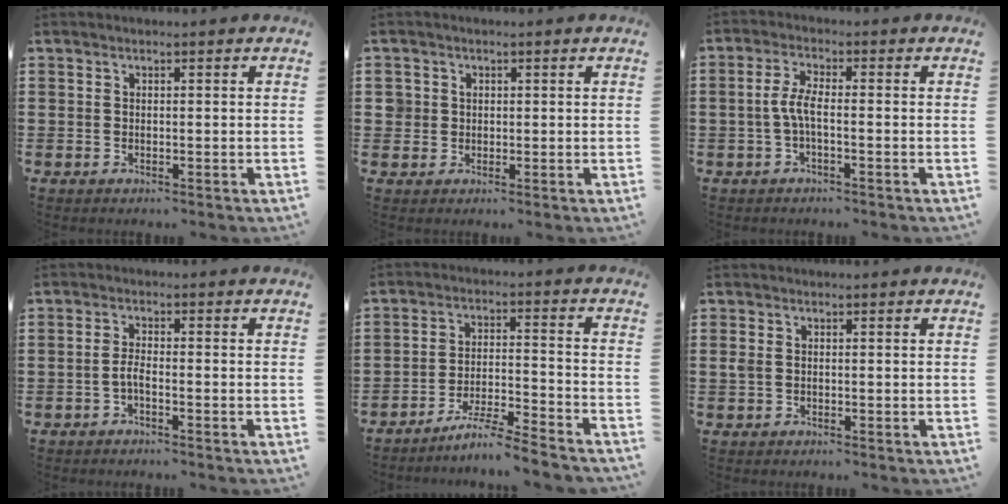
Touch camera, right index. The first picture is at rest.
{"total": 2.1, "force": [0.4, 2.0, 0.4], "torque": [-0.016, 0.011, 0.006]}
{"total": 3.7, "force": [-0.8, 0.3, 3.5], "torque": [-0.081, -0.005, -0.022]}
{"total": 1.9, "force": [-1.0, -0.2, 1.6], "torque": [-0.033, -0.002, -0.019]}
{"total": 6.3, "force": [-5.8, -1.1, 2.4], "torque": [-0.046, -0.011, -0.113]}
{"total": 1.2, "force": [0.1, 0.8, 0.9], "torque": [-0.027, 0.003, -0.002]}